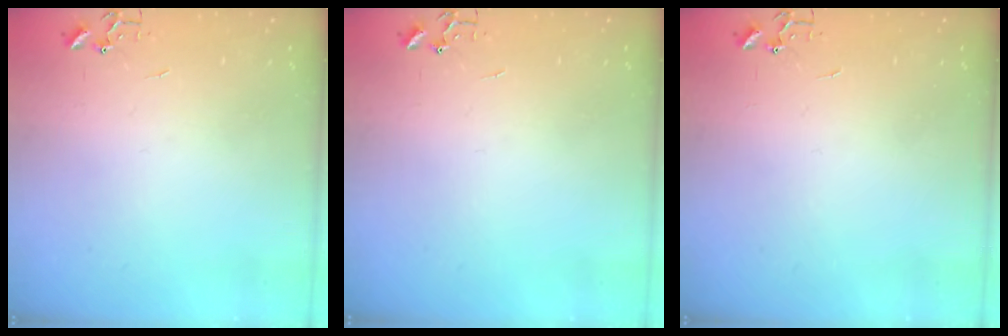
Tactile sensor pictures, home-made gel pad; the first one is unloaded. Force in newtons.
{"total": 0.0}
{"total": 0.0}